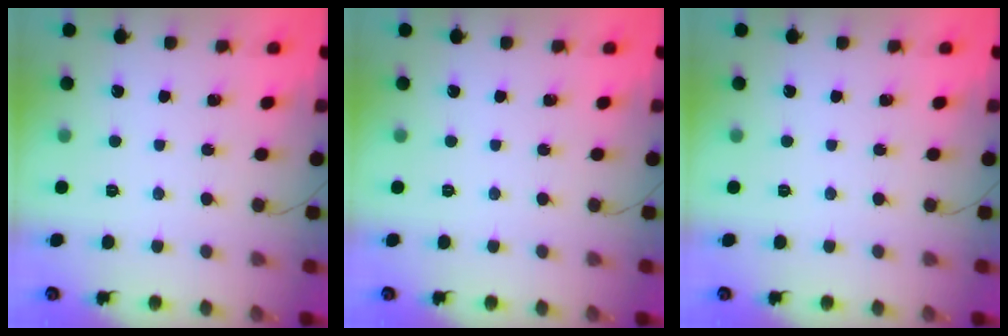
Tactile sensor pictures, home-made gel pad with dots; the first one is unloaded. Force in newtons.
{"total": 0.0}
{"total": 0.0}